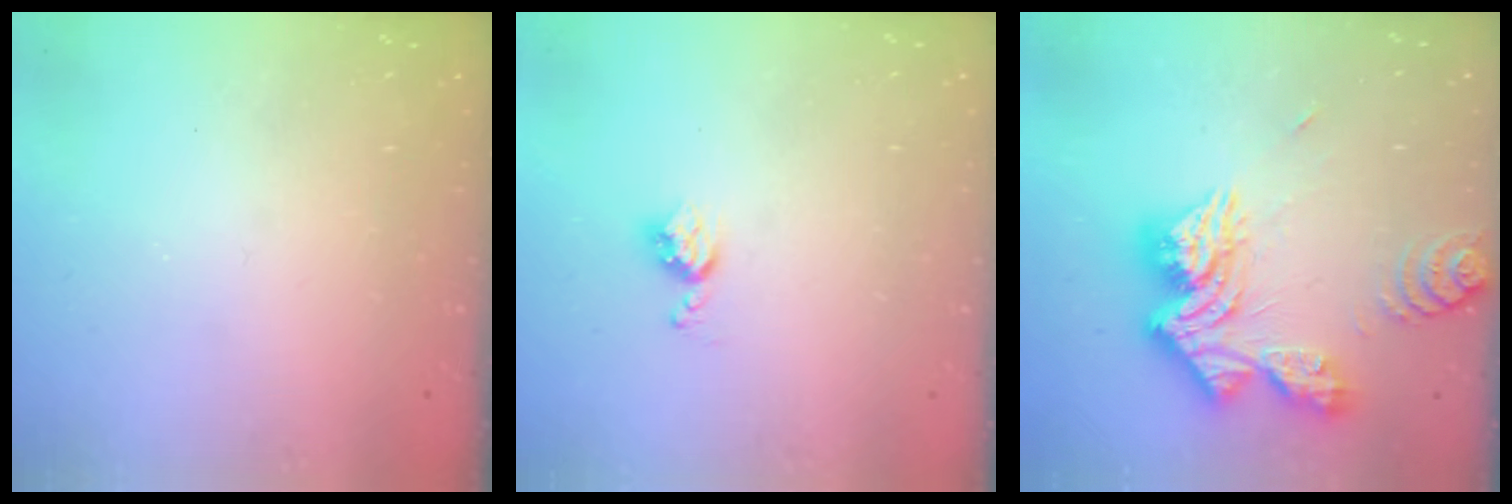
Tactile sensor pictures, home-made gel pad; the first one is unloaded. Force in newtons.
{"total": 4.3, "press": 4.3, "slide": 0.5}
{"total": 18.5, "press": 18.4, "slide": 1.6}